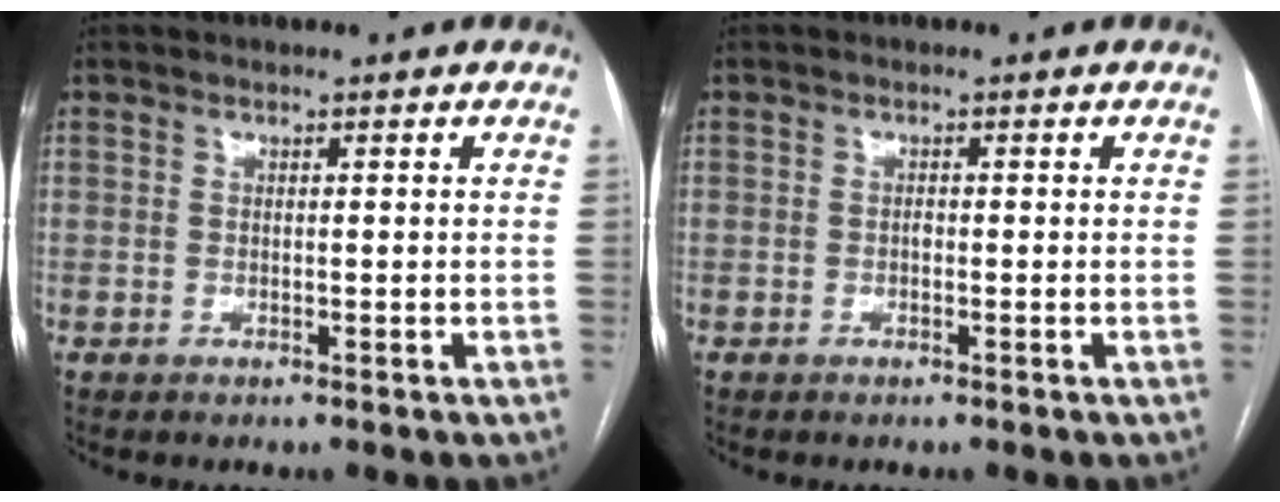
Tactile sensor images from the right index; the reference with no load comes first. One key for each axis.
{"total": 0.6, "fx": -0.2, "fy": 0.3, "fz": 0.5, "tx": -0.008, "ty": 0.002, "tz": -0.005}